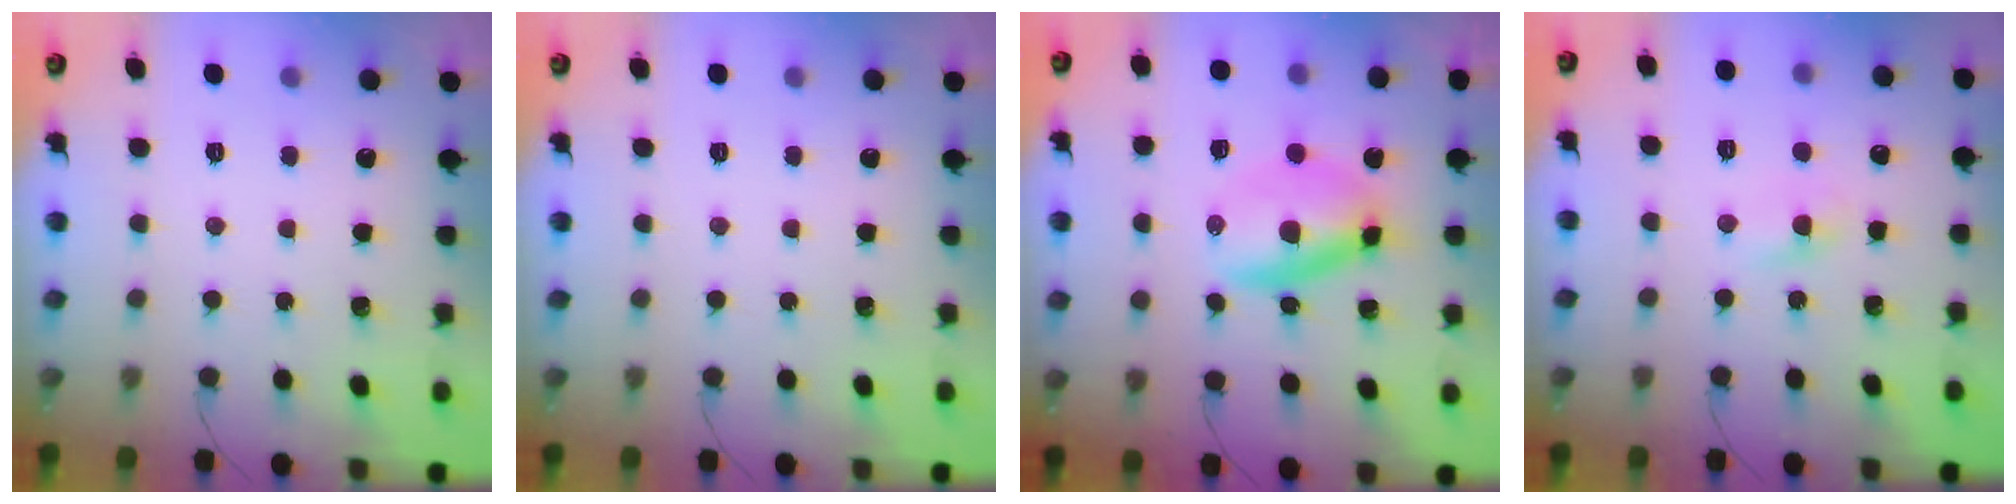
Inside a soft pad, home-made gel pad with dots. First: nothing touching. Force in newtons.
{"total": 0.0}
{"total": 6.6, "press": 6.4, "slide": 1.5}
{"total": 2.0, "press": 1.8, "slide": 1.0}